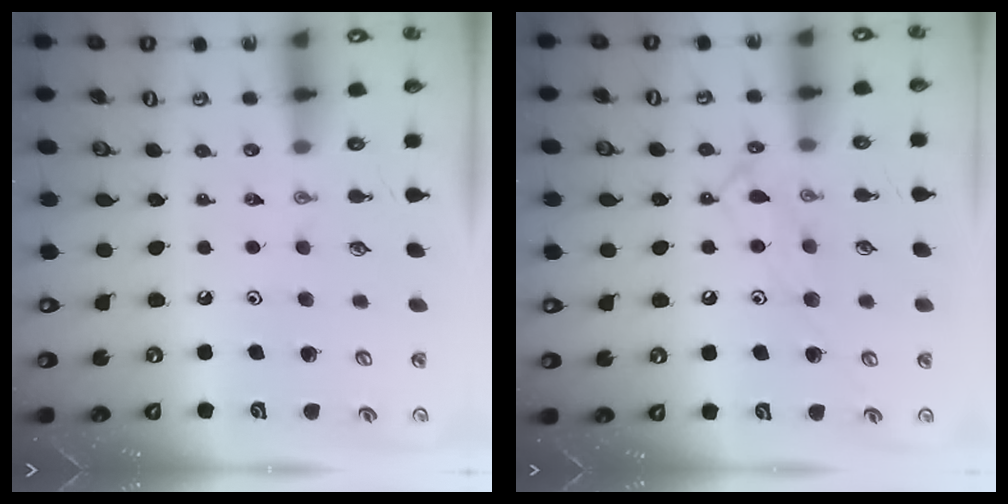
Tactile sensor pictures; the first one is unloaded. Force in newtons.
{"total": 11.4, "press": 11.4, "slide": 0.8}